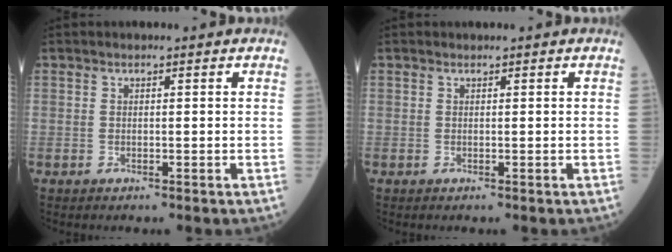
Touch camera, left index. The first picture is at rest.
{"total": 0.0}